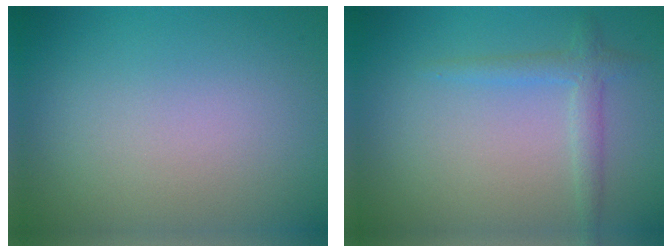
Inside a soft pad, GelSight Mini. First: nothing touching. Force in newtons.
{"total": 1.9, "press": 1.9, "slide": 0.1}